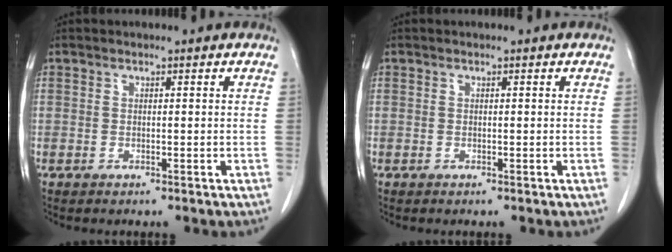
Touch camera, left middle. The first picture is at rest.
{"total": 0.0}